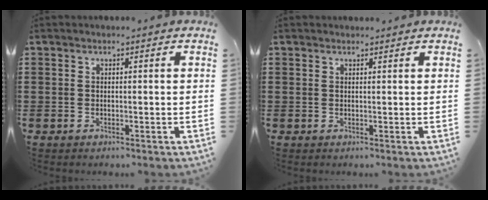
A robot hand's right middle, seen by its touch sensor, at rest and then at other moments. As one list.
[{"total": 0.6, "force": [0.6, 0.3, 0.0], "torque": [0.006, -0.003, 0.010]}]